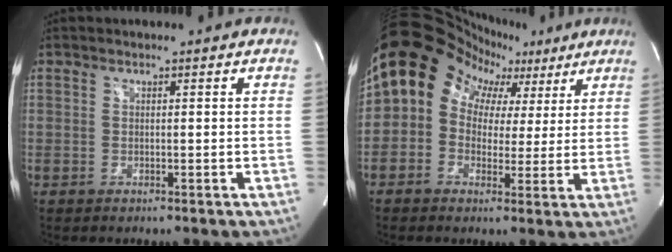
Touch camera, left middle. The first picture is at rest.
{"total": 12.7, "force": [4.5, 10.9, 4.6], "torque": [-0.082, 0.070, 0.068]}